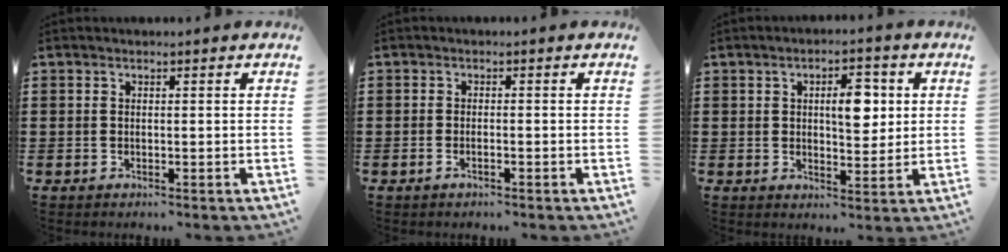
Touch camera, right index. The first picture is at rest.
{"total": 0.9, "force": [-0.6, 0.2, 0.6], "torque": [-0.015, -0.004, -0.010]}
{"total": 6.2, "force": [1.5, 2.9, 5.2], "torque": [-0.076, 0.000, 0.016]}